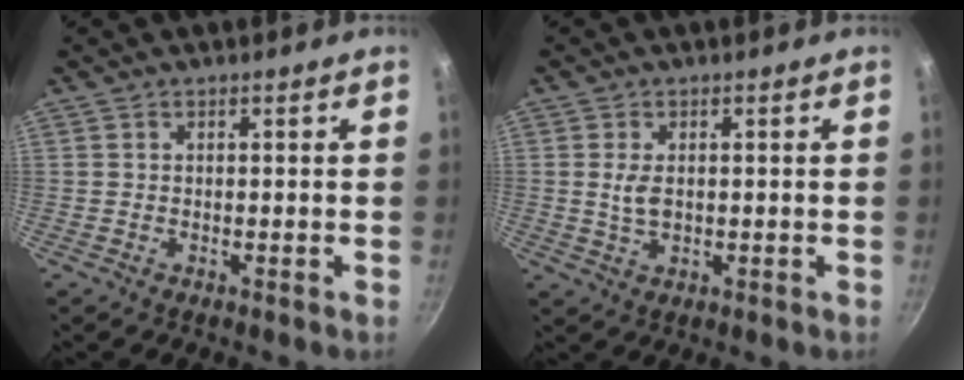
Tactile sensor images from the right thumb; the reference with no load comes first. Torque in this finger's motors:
{"motor_torque": [-0.28, 0.10, 0.17, 0.18, 0.07]}